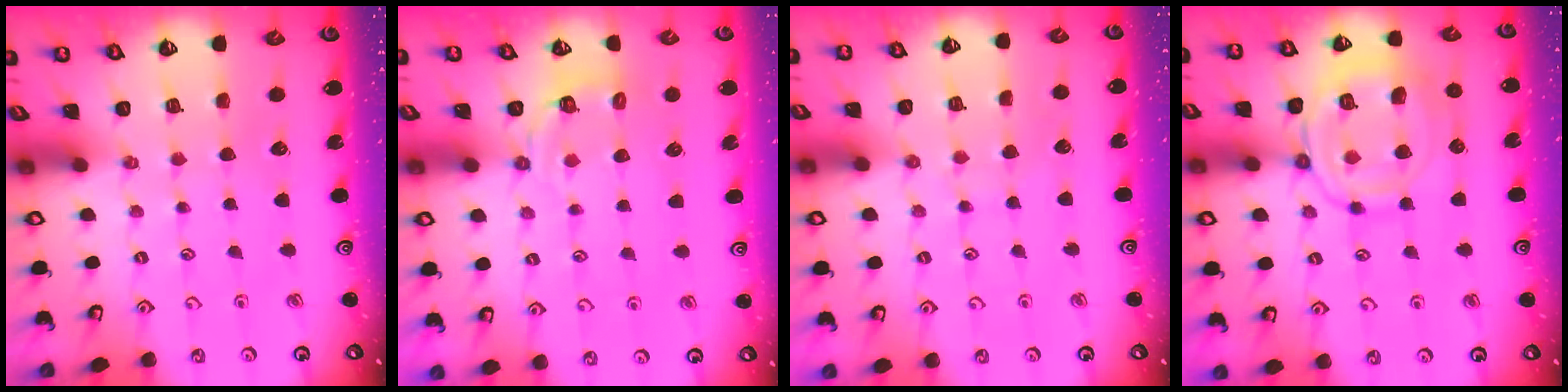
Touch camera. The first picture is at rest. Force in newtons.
{"total": 3.3, "press": 2.8, "slide": 1.8}
{"total": 4.5, "press": 4.5, "slide": 0.4}
{"total": 13.9, "press": 13.8, "slide": 1.2}